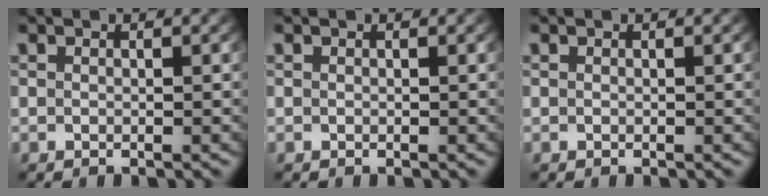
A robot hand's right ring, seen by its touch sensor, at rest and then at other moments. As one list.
[{"total": 0.0}, {"total": 0.0}]